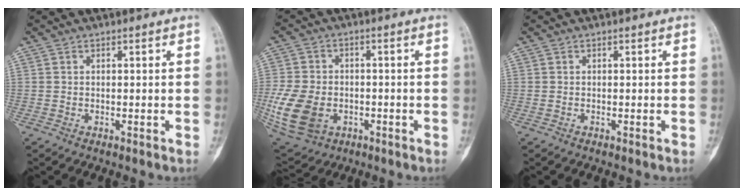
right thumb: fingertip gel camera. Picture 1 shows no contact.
{"total": 13.8, "force": [-3.5, 10.0, 8.8], "torque": [-0.182, 0.002, -0.051]}
{"total": 0.0}